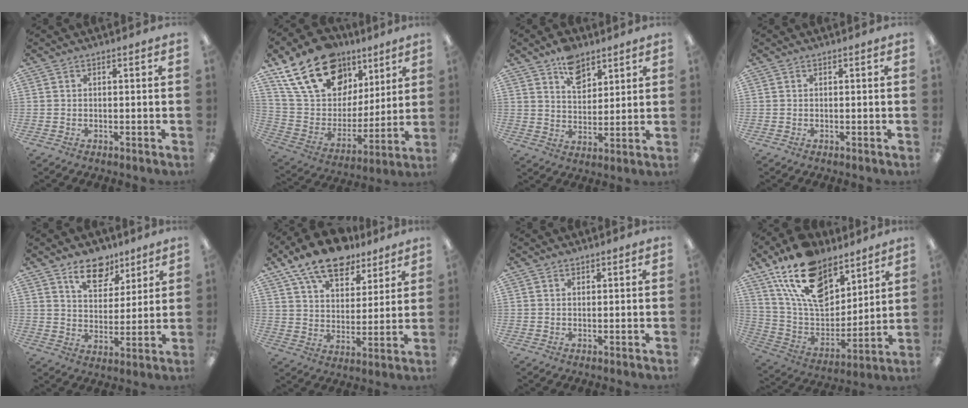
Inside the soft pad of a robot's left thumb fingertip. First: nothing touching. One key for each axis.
{"total": 22.7, "fx": 13.9, "fy": 14.3, "fz": 10.7, "tx": -0.192, "ty": -0.062, "tz": 0.261}
{"total": 8.8, "fx": 5.9, "fy": 5.3, "fz": 3.8, "tx": -0.047, "ty": -0.027, "tz": 0.103}
{"total": 0.0}
{"total": 11.0, "fx": 7.9, "fy": 6.3, "fz": 4.4, "tx": -0.051, "ty": -0.044, "tz": 0.142}
{"total": 14.7, "fx": 11.1, "fy": 7.0, "fz": 6.7, "tx": -0.122, "ty": -0.059, "tz": 0.199}
{"total": 0.8, "fx": 0.7, "fy": 0.4, "fz": 0.1, "tx": -0.002, "ty": 0.001, "tz": 0.013}
{"total": 20.1, "fx": 13.0, "fy": 11.2, "fz": 10.5, "tx": -0.197, "ty": -0.063, "tz": 0.237}